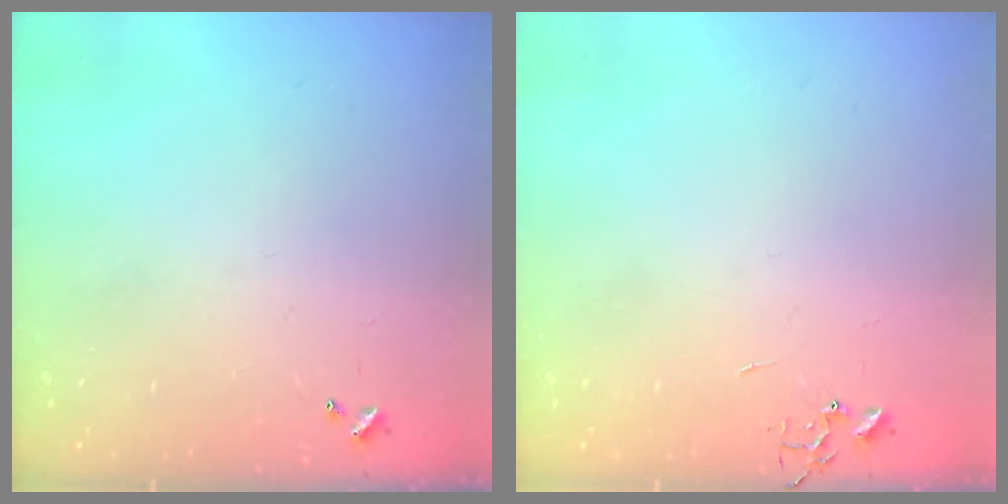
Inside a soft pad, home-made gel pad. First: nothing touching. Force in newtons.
{"total": 0.0}